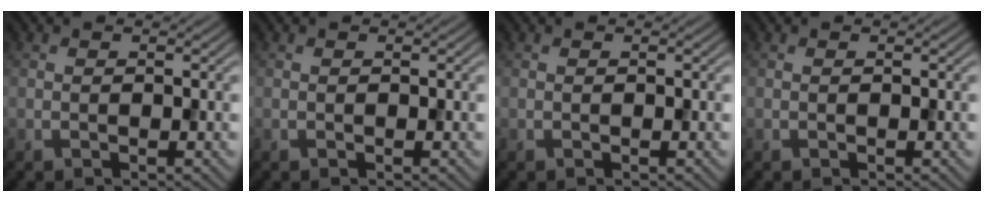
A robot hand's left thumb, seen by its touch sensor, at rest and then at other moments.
{"total": 0.0}
{"total": 0.0}
{"total": 0.0}